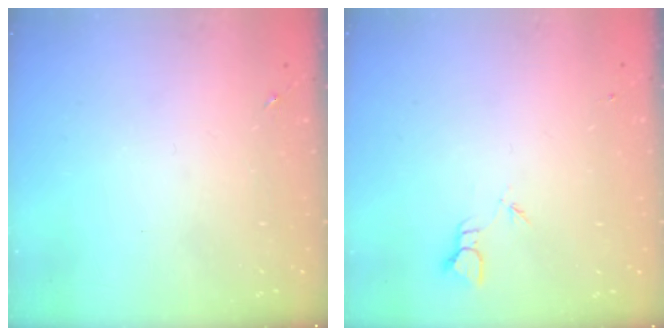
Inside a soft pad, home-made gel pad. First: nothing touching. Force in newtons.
{"total": 1.8, "press": 1.8, "slide": 0.0}